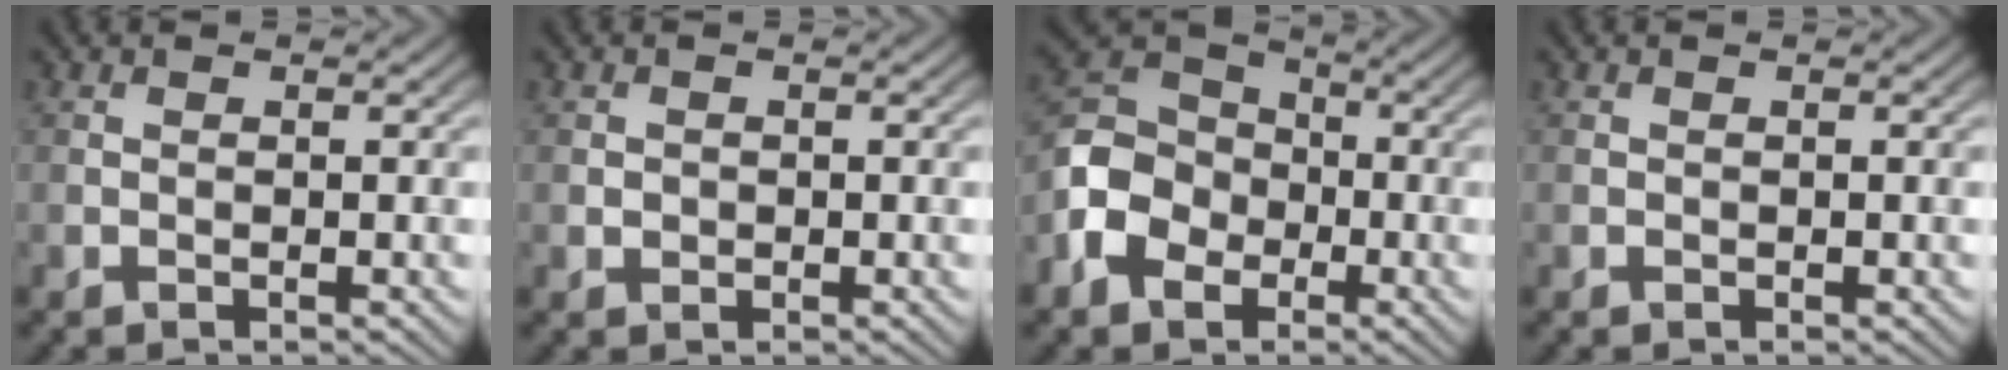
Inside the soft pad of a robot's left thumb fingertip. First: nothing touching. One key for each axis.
{"total": 0.8, "fx": -0.1, "fy": 0.8, "fz": 0.3, "tx": -0.003, "ty": -0.004, "tz": -0.004}
{"total": 9.0, "fx": -3.7, "fy": 6.8, "fz": 4.7, "tx": -0.122, "ty": 0.001, "tz": -0.096}
{"total": 0.0}